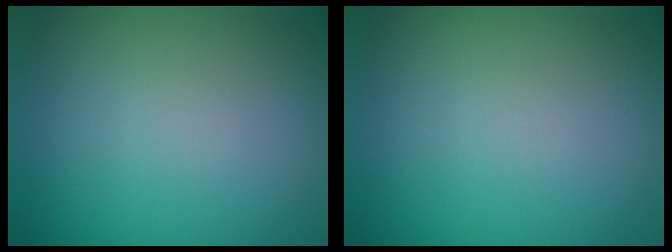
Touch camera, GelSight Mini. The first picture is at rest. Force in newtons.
{"total": 0.0}